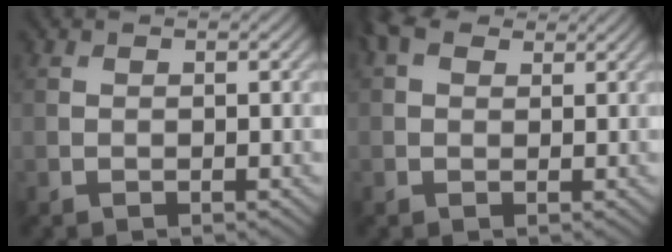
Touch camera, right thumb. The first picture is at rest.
{"total": 3.1, "force": [1.7, 1.9, 1.8], "torque": [-0.038, 0.010, 0.026]}